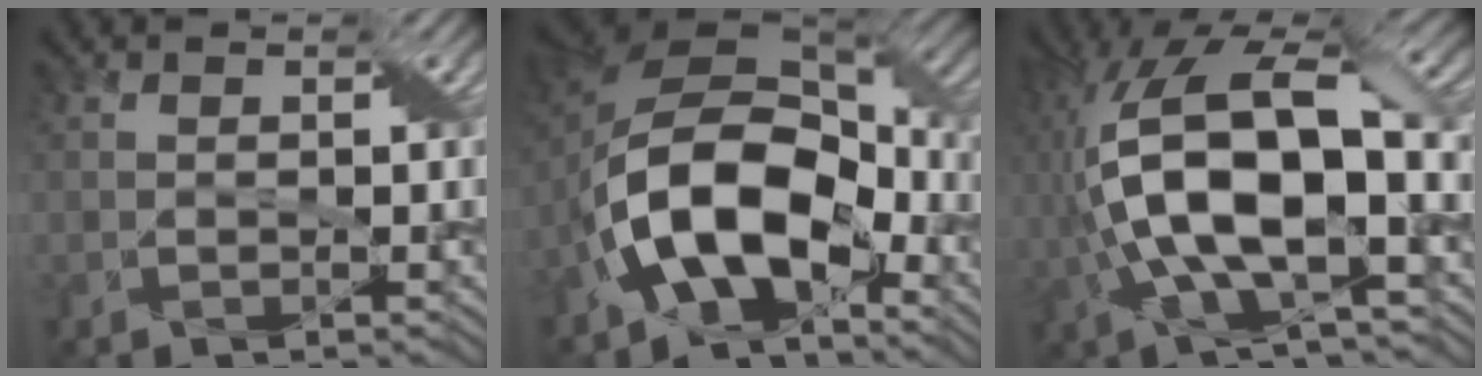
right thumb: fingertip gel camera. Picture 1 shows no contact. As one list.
[{"total": 14.2, "force": [-5.3, 7.8, 10.7], "torque": [-0.203, -0.003, -0.119]}, {"total": 15.8, "force": [-0.8, 6.5, 14.4], "torque": [-0.322, 0.000, -0.015]}]